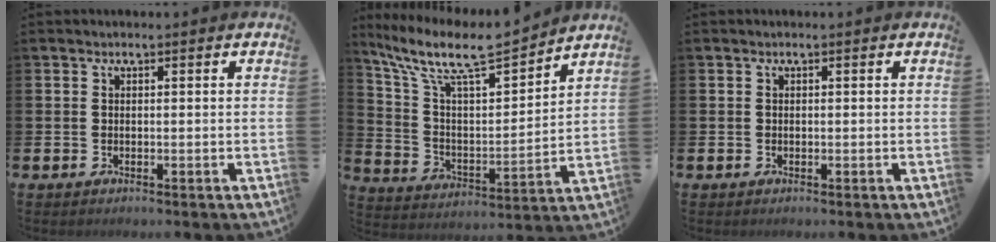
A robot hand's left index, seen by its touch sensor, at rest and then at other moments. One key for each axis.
{"total": 10.9, "fx": 9.2, "fy": 2.5, "fz": 5.2, "tx": -0.138, "ty": -0.059, "tz": 0.157}
{"total": 0.0}